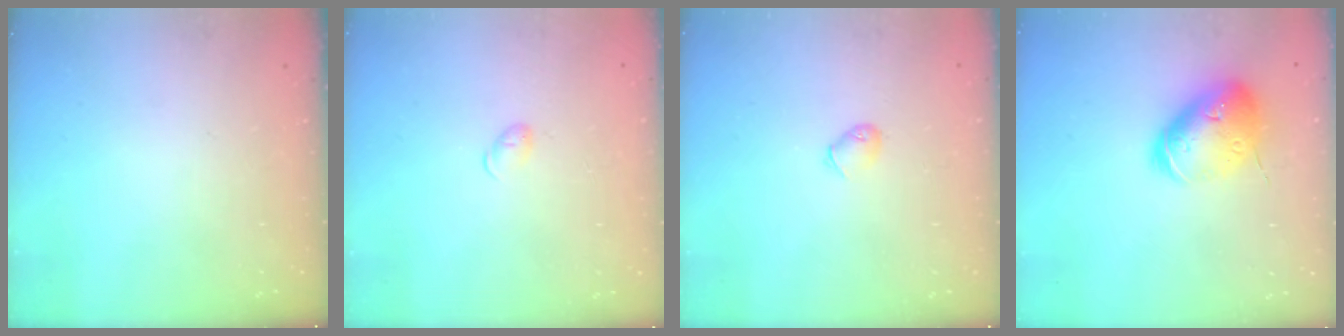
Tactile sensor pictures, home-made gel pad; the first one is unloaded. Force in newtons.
{"total": 3.8, "press": 3.7, "slide": 0.6}
{"total": 3.1, "press": 3.1, "slide": 0.7}
{"total": 17.8, "press": 17.5, "slide": 2.9}